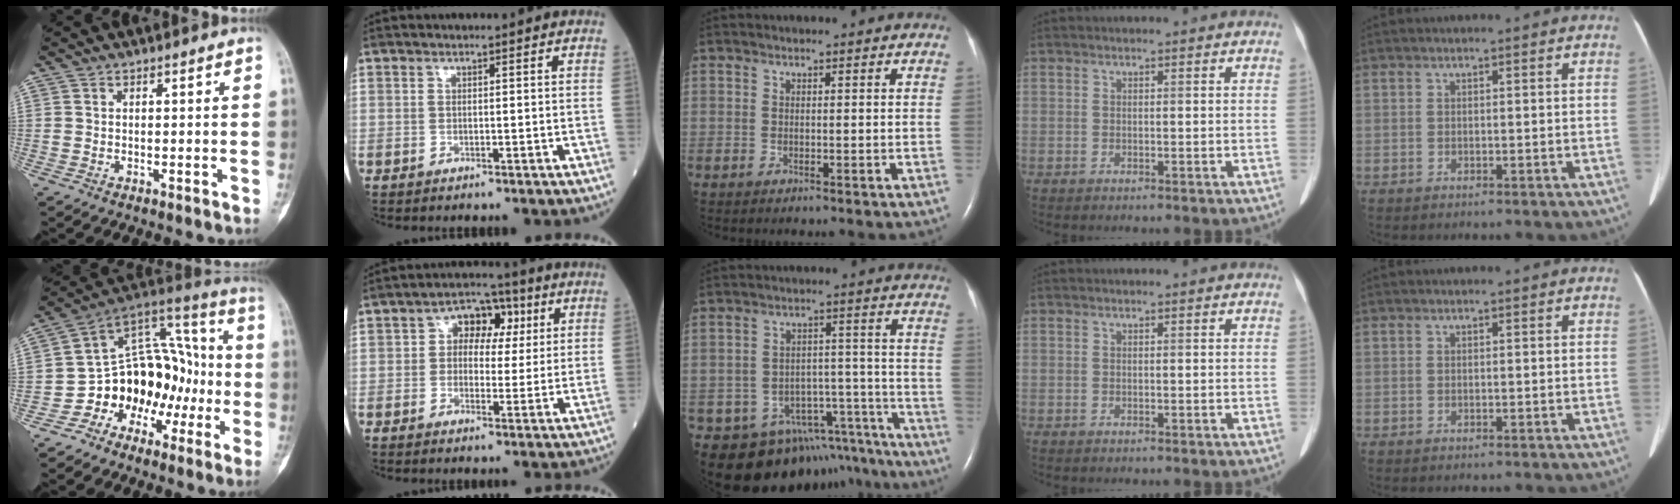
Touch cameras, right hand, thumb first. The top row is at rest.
{"thumb": {"total": 17.3, "force": [-5.7, 13.0, 9.9], "torque": [-0.082, 0.105, -0.096]}, "index": {"total": 6.8, "force": [1.7, 4.6, 4.7], "torque": [-0.061, 0.027, 0.022]}, "middle": {"total": 16.5, "force": [-14.1, 8.1, 3.1], "torque": [-0.030, 0.057, -0.175]}}